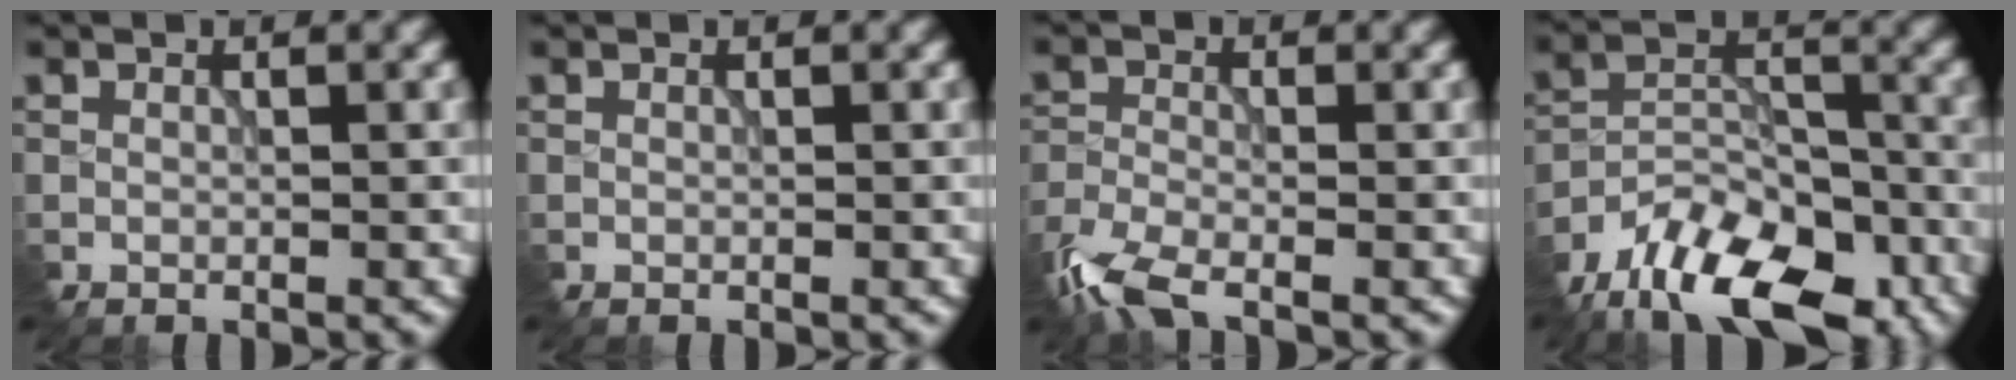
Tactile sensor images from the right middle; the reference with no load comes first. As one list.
[{"total": 0.0}, {"total": 5.7, "force": [-4.1, 2.0, 3.4], "torque": [-0.090, -0.013, -0.094]}, {"total": 12.2, "force": [-9.9, 4.6, 5.4], "torque": [-0.087, -0.008, -0.165]}]